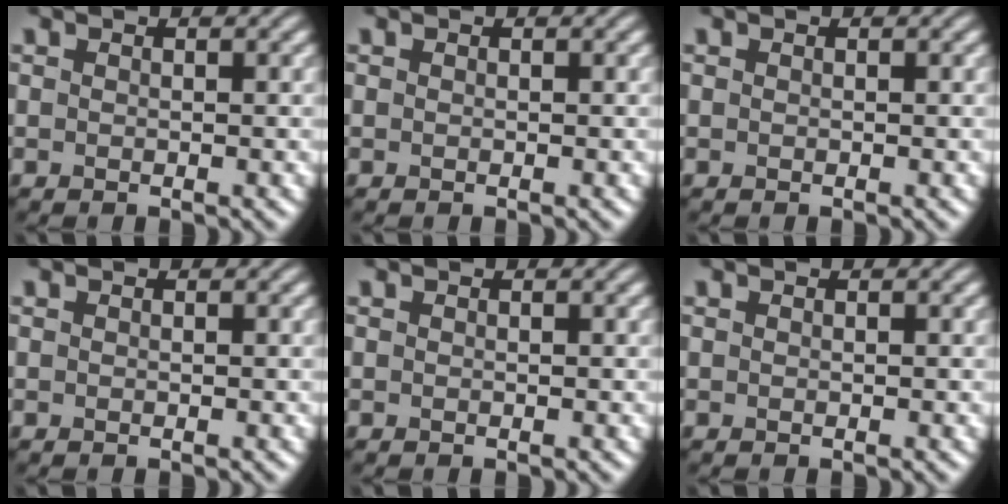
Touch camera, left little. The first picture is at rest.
{"total": 0.0}
{"total": 0.0}
{"total": 0.0}
{"total": 0.0}
{"total": 0.0}